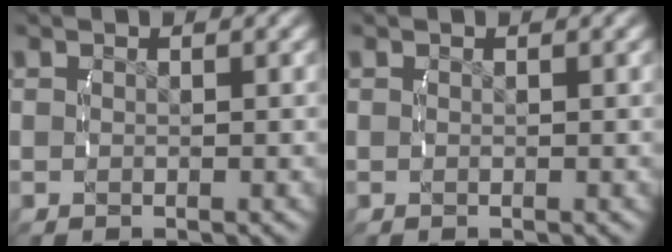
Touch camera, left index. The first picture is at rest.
{"total": 0.0}